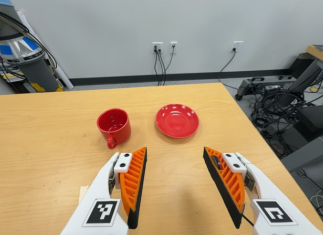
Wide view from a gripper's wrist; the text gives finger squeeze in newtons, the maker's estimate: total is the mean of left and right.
{"total": 0.0}